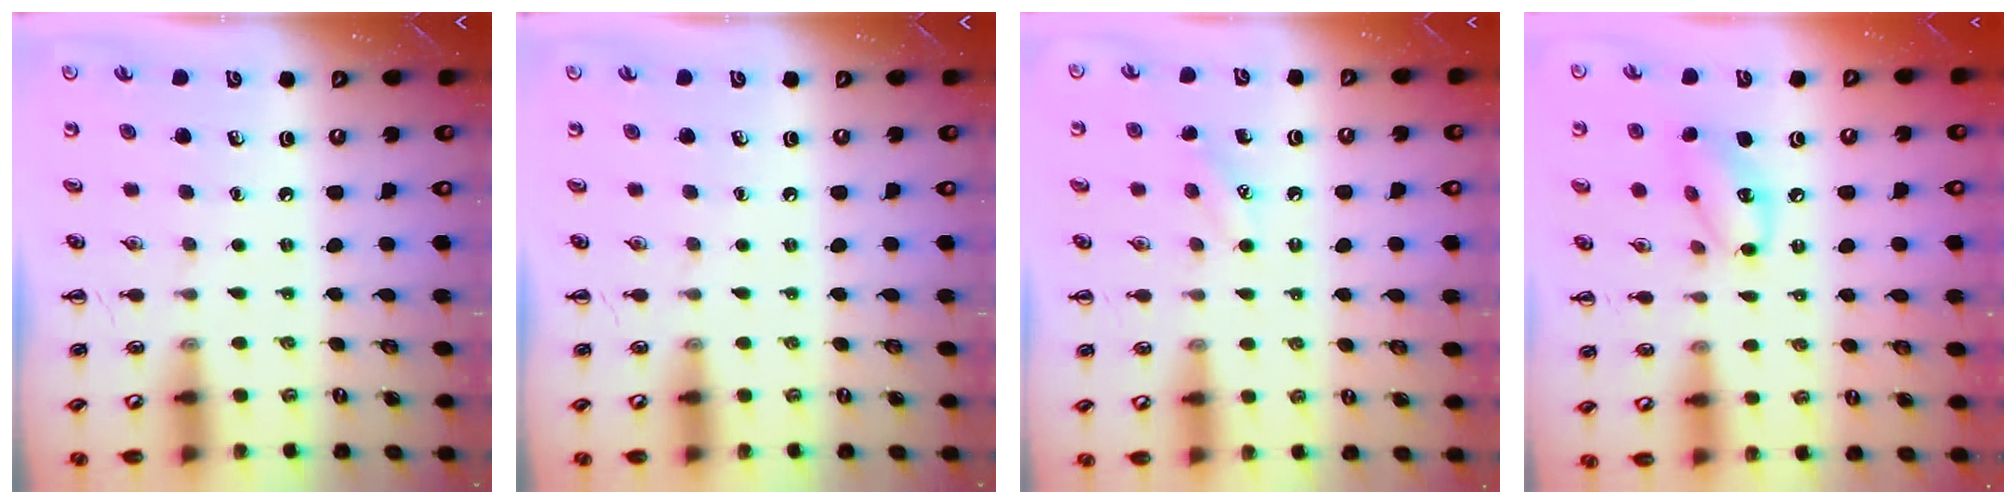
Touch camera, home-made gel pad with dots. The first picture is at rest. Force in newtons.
{"total": 0.0}
{"total": 3.3, "press": 3.2, "slide": 0.8}
{"total": 10.5, "press": 10.5, "slide": 1.0}